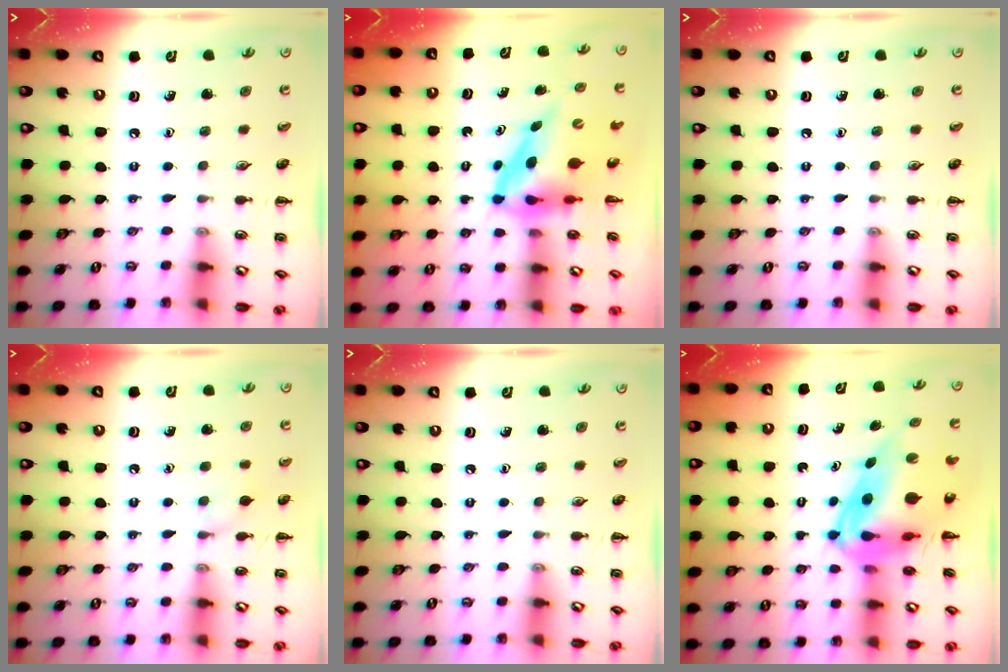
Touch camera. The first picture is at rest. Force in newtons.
{"total": 5.0, "press": 4.8, "slide": 1.3}
{"total": 0.0}
{"total": 5.9, "press": 5.6, "slide": 1.9}
{"total": 0.0}
{"total": 11.8, "press": 11.3, "slide": 3.5}